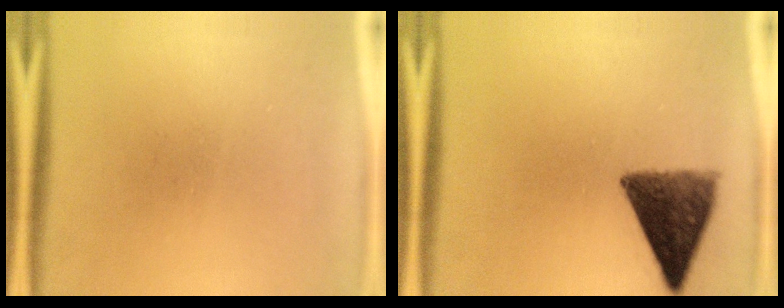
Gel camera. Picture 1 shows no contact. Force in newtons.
{"total": 9.5}